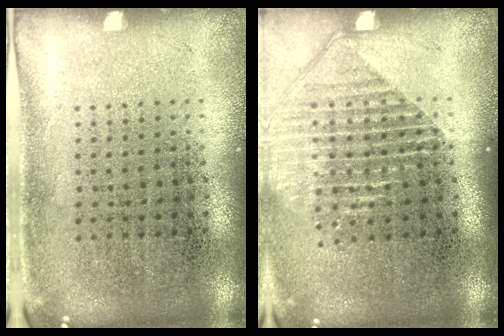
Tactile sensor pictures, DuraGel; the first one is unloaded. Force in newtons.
{"total": 1.7, "press": 1.5, "slide": 0.7}